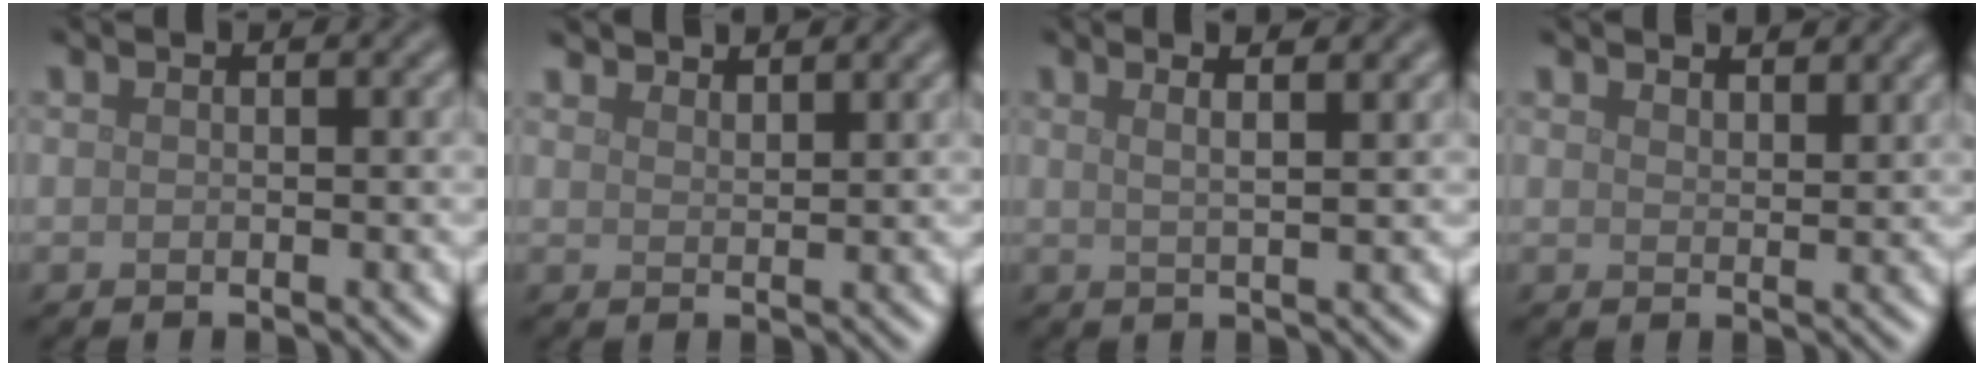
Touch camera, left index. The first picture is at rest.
{"total": 3.7, "force": [3.5, 0.6, 0.9], "torque": [-0.011, 0.000, 0.054]}
{"total": 4.7, "force": [2.8, 1.8, 3.3], "torque": [-0.025, 0.027, 0.006]}
{"total": 2.6, "force": [2.5, 0.5, 0.8], "torque": [-0.012, 0.003, 0.040]}